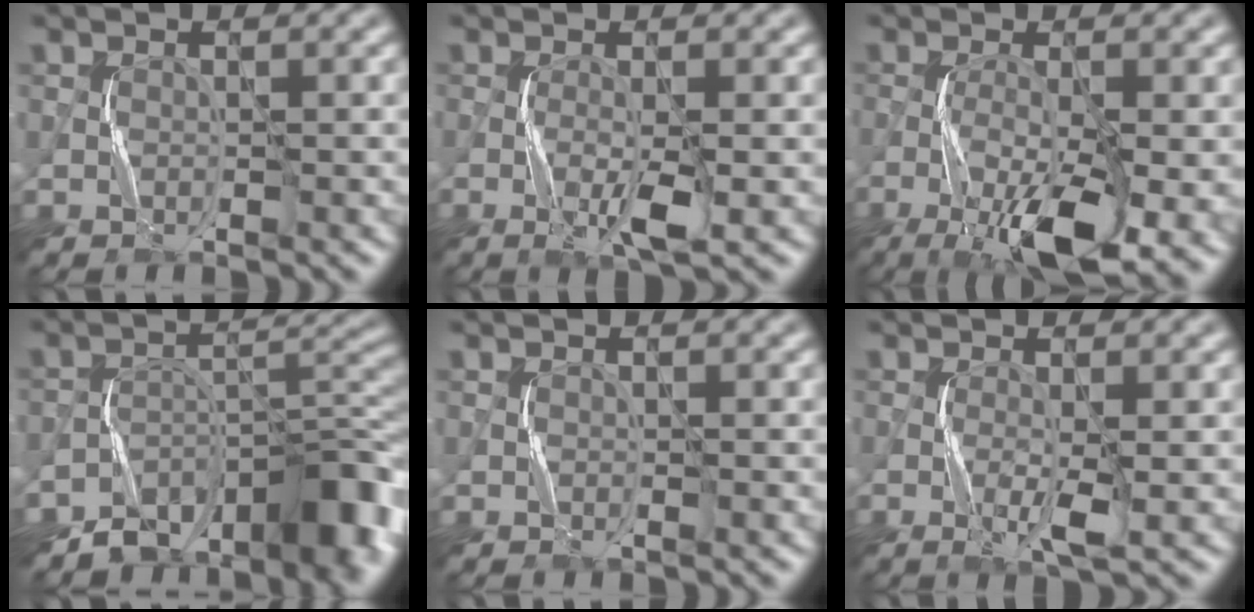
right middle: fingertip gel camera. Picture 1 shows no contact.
{"total": 2.6, "force": [-0.8, 0.2, 2.4], "torque": [-0.049, -0.004, -0.016]}
{"total": 10.4, "force": [-4.9, 2.9, 8.7], "torque": [-0.168, -0.021, -0.079]}
{"total": 9.7, "force": [-7.1, 4.7, 4.7], "torque": [-0.040, 0.000, -0.122]}
{"total": 0.0}
{"total": 2.1, "force": [-0.4, 0.2, 2.0], "torque": [-0.042, -0.004, -0.008]}